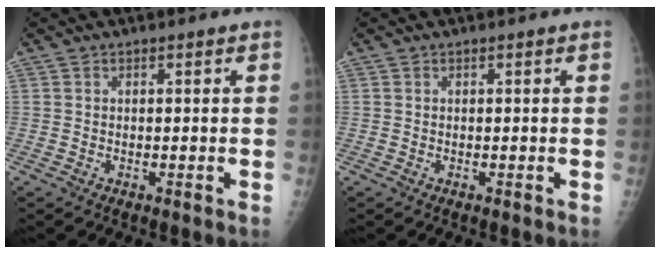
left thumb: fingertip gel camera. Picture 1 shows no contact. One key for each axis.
{"total": 0.0}